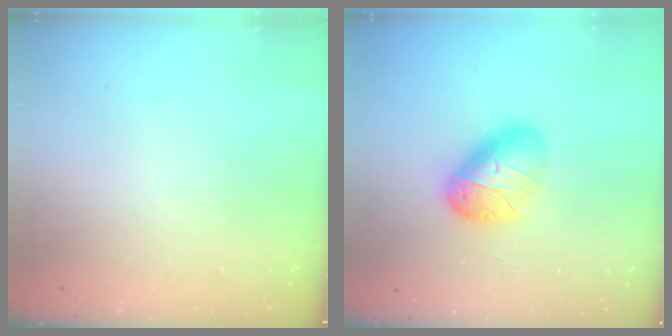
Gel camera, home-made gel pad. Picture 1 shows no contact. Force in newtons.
{"total": 13.5, "press": 13.5, "slide": 0.7}